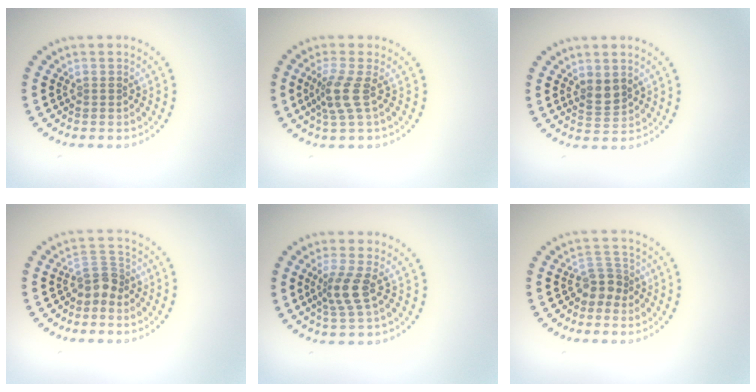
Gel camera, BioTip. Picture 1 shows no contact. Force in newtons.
{"total": 2.7, "press": 2.1, "slide": 1.7}
{"total": 2.0, "press": 1.8, "slide": 0.8}
{"total": 2.4, "press": 1.7, "slide": 1.7}
{"total": 2.8, "press": 2.2, "slide": 1.8}
{"total": 2.2, "press": 1.7, "slide": 1.4}